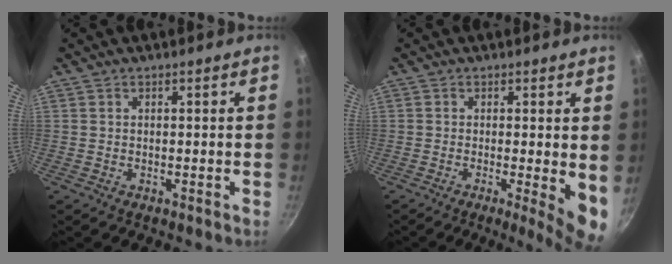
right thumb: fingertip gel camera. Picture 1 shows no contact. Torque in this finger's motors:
{"motor_torque": [-0.26, 1.16, 1.08, -0.11, 0.14]}